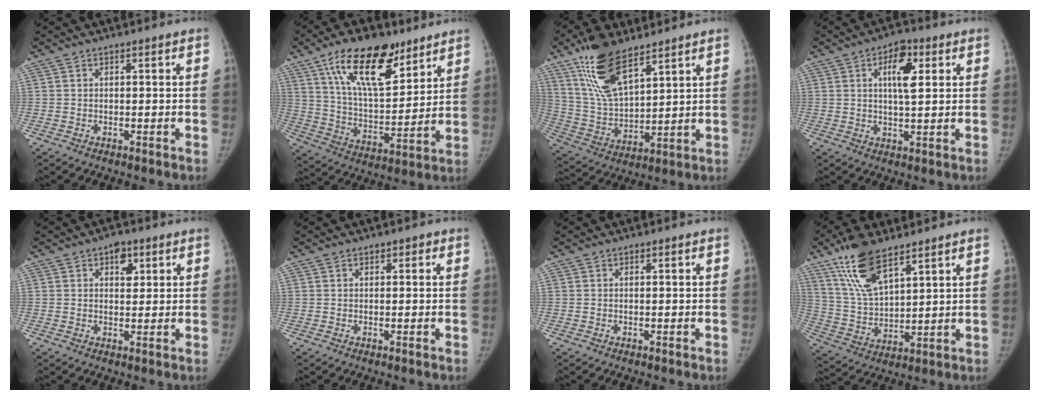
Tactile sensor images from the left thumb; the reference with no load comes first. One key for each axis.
{"total": 19.8, "fx": 11.8, "fy": 8.9, "fz": 13.1, "tx": -0.186, "ty": -0.054, "tz": 0.211}
{"total": 15.3, "fx": 10.0, "fy": 6.0, "fz": 9.9, "tx": -0.164, "ty": -0.045, "tz": 0.202}
{"total": 7.3, "fx": 2.4, "fy": 3.3, "fz": 6.1, "tx": -0.078, "ty": -0.006, "tz": 0.035}
{"total": 4.3, "fx": 2.0, "fy": 3.0, "fz": 2.4, "tx": -0.004, "ty": -0.005, "tz": 0.024}
{"total": 1.2, "fx": 0.5, "fy": 1.0, "fz": 0.2, "tx": 0.015, "ty": 0.000, "tz": 0.000}
{"total": 0.0}
{"total": 13.4, "fx": 8.8, "fy": 5.1, "fz": 8.6, "tx": -0.148, "ty": -0.037, "tz": 0.179}